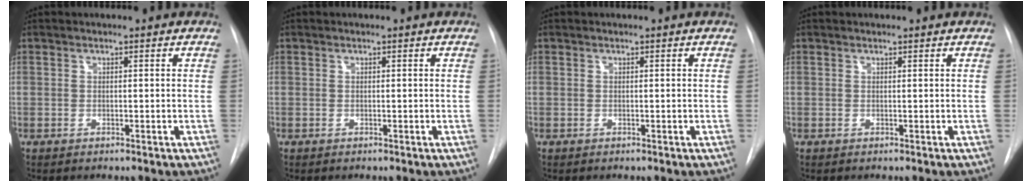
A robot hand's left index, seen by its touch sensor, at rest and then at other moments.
{"total": 0.0}
{"total": 0.0}
{"total": 0.5, "force": [0.5, 0.1, 0.0], "torque": [-0.003, 0.005, 0.006]}